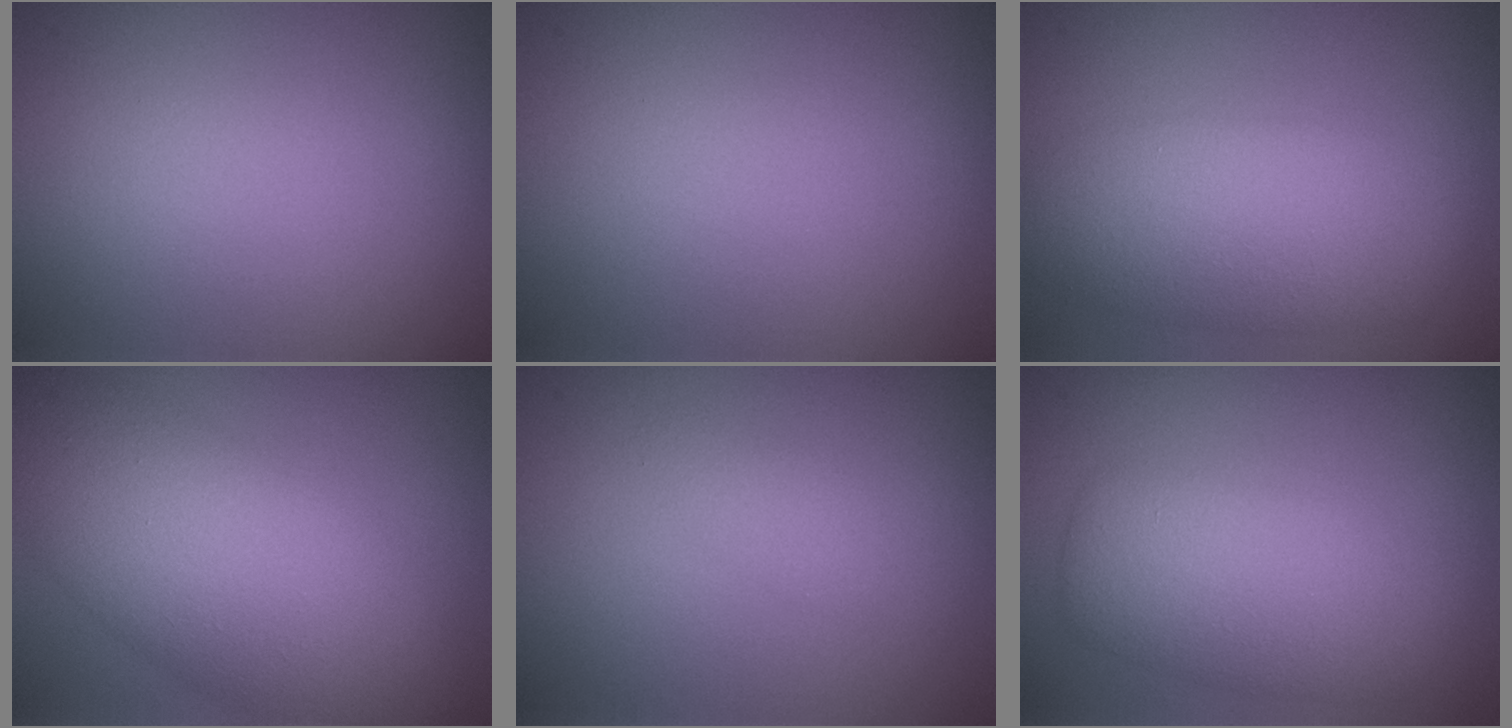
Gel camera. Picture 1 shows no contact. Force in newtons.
{"total": 0.0}
{"total": 6.7, "press": 6.7, "slide": 0.1}
{"total": 8.8, "press": 8.8, "slide": 0.5}
{"total": 1.1, "press": 1.1, "slide": 0.0}
{"total": 5.7, "press": 5.7, "slide": 0.2}